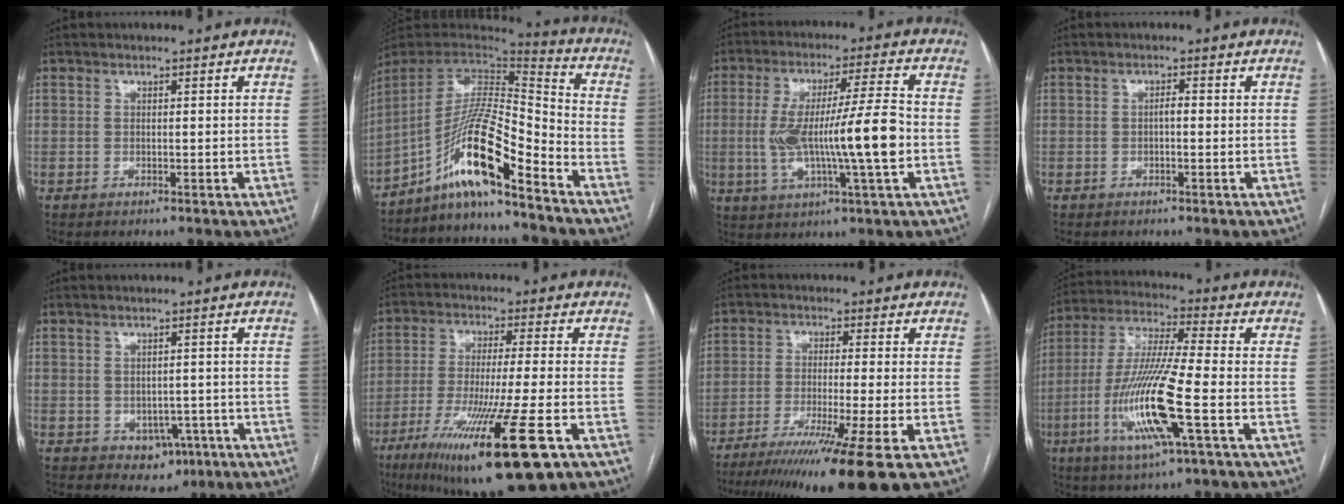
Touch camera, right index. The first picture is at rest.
{"total": 14.5, "force": [-9.9, 0.9, 10.6], "torque": [-0.192, 0.015, -0.176]}
{"total": 14.0, "force": [-1.6, 0.5, 13.9], "torque": [-0.263, 0.011, -0.025]}
{"total": 1.1, "force": [-0.2, 0.3, 1.1], "torque": [-0.019, 0.003, -0.003]}
{"total": 4.7, "force": [-1.6, 3.5, 2.6], "torque": [-0.026, 0.007, -0.010]}
{"total": 19.7, "force": [-10.0, 1.2, 17.0], "torque": [-0.272, -0.055, -0.165]}
{"total": 14.8, "force": [-10.2, -2.0, 10.6], "torque": [-0.155, -0.050, -0.164]}
{"total": 15.5, "force": [-4.7, 0.5, 14.7], "torque": [-0.308, -0.014, -0.090]}